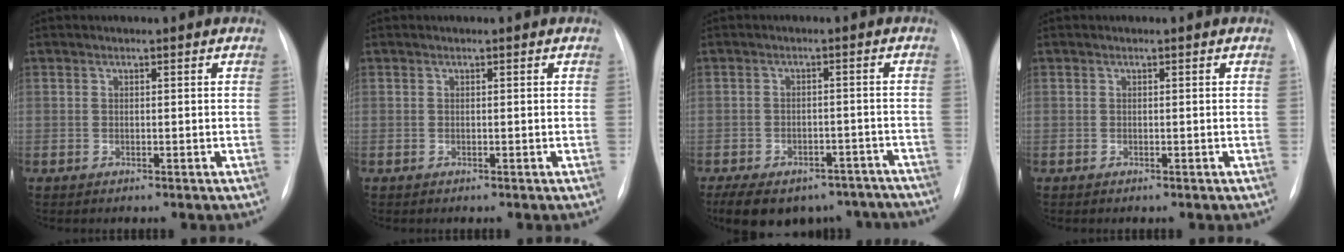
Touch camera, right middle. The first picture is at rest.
{"total": 0.0}
{"total": 17.0, "force": [-13.4, 8.3, 6.3], "torque": [-0.130, 0.008, -0.160]}
{"total": 0.0}